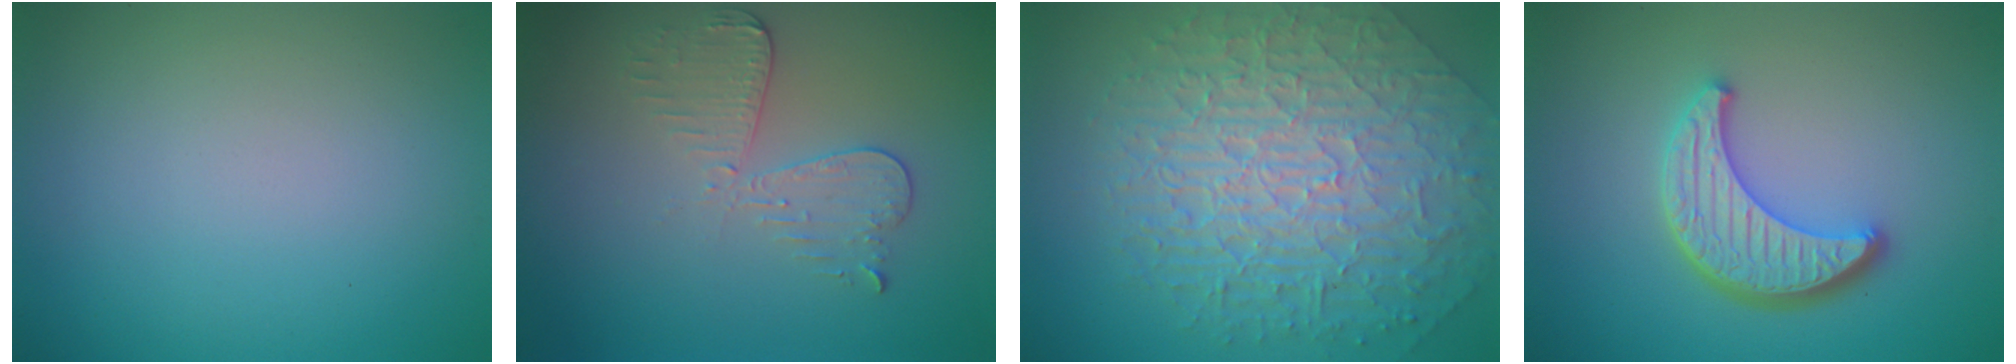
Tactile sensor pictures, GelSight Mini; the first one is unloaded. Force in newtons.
{"total": 3.0, "press": 2.7, "slide": 1.2}
{"total": 10.2, "press": 6.6, "slide": 7.7}
{"total": 4.6, "press": 3.9, "slide": 2.5}